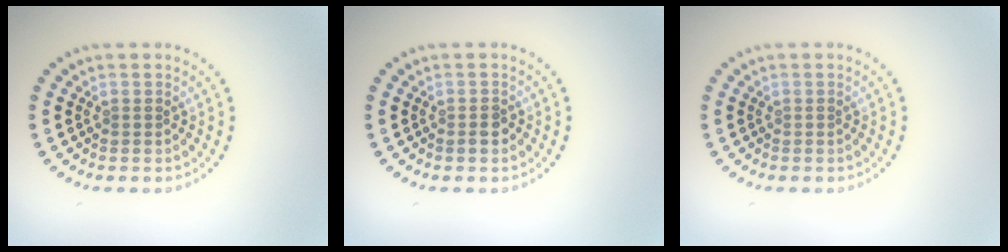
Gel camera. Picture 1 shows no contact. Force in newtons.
{"total": 1.2, "press": 1.1, "slide": 0.4}
{"total": 0.0}